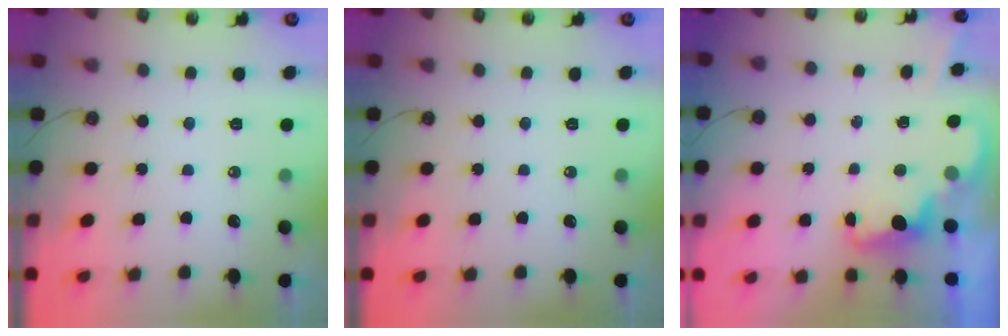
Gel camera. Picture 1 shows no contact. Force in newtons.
{"total": 0.0}
{"total": 1.9, "press": 1.9, "slide": 0.6}